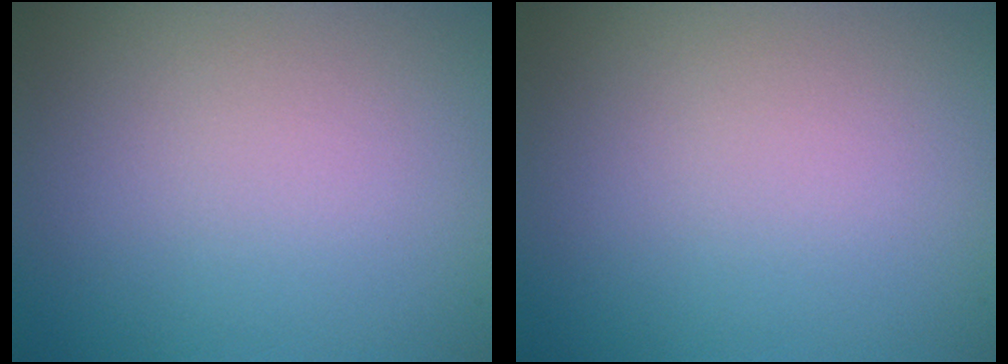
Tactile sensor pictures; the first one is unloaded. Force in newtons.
{"total": 0.0}